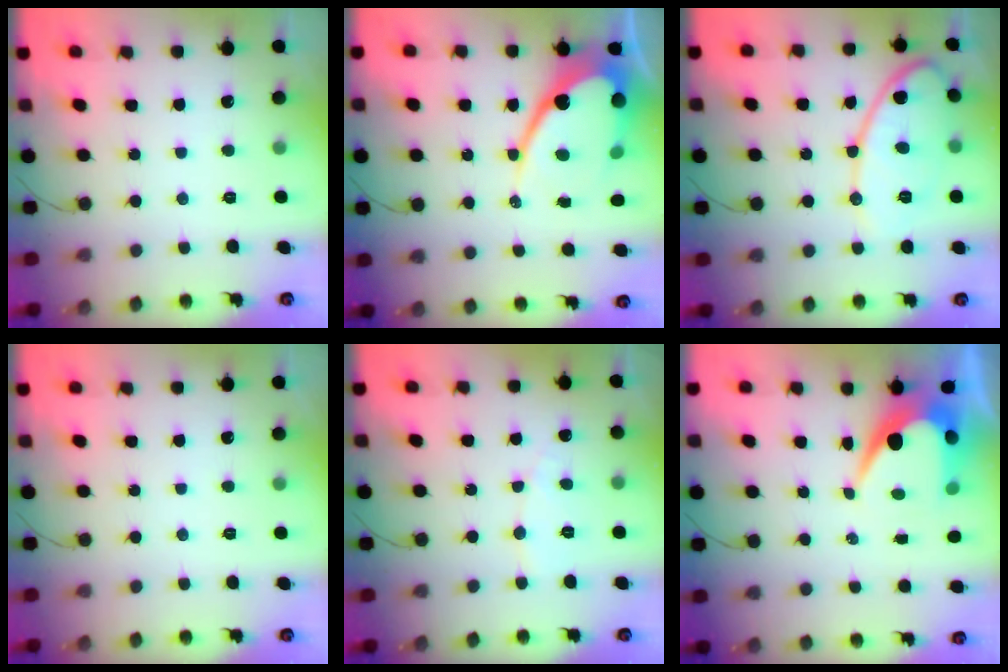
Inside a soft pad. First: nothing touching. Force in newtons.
{"total": 17.2, "press": 17.1, "slide": 1.8}
{"total": 13.7, "press": 13.6, "slide": 1.1}
{"total": 0.0}
{"total": 4.9, "press": 4.9, "slide": 0.5}
{"total": 8.2, "press": 8.2, "slide": 0.5}